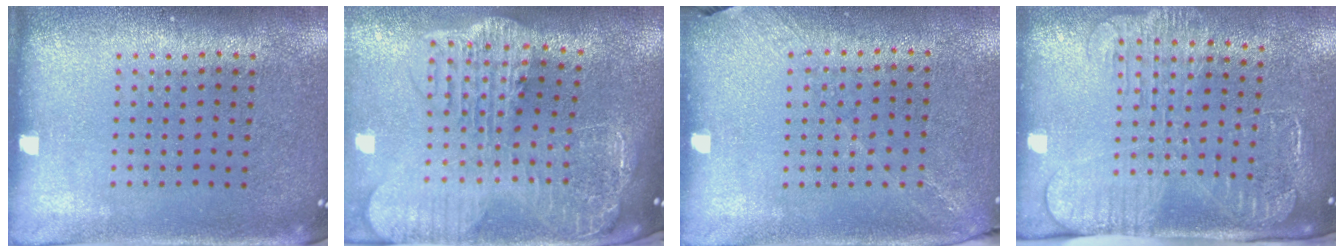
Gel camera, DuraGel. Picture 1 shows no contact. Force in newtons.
{"total": 3.8, "press": 3.0, "slide": 2.3}
{"total": 1.3, "press": 1.0, "slide": 0.9}
{"total": 2.6, "press": 2.0, "slide": 1.6}